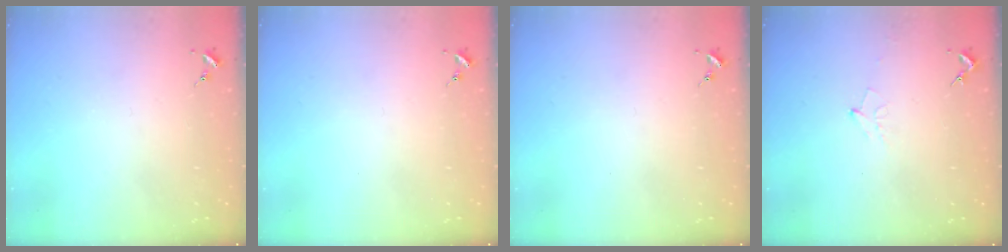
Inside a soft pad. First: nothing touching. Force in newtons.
{"total": 0.0}
{"total": 0.0}
{"total": 5.3, "press": 5.2, "slide": 1.0}